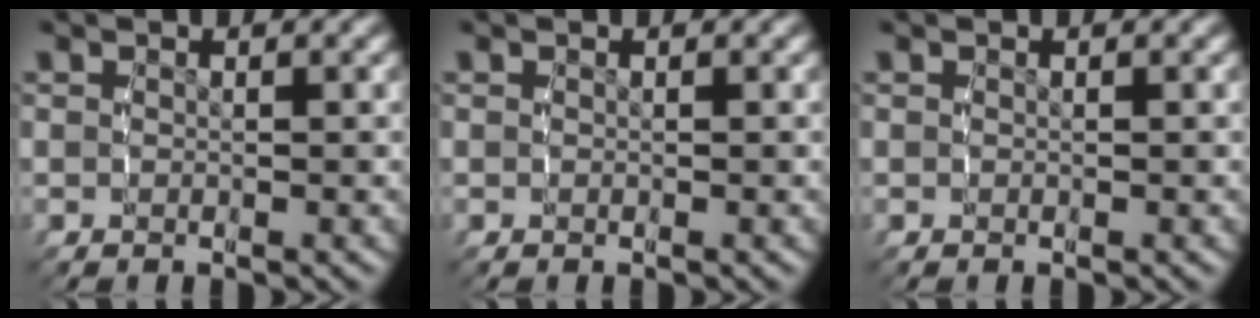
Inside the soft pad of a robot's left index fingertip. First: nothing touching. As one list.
[{"total": 0.0}, {"total": 0.0}]